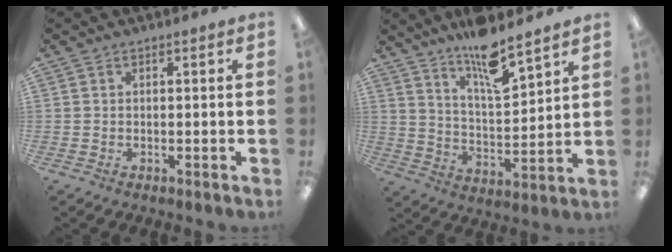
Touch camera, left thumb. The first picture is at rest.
{"total": 11.7, "force": [9.7, 2.5, 6.2], "torque": [-0.101, -0.068, 0.166]}